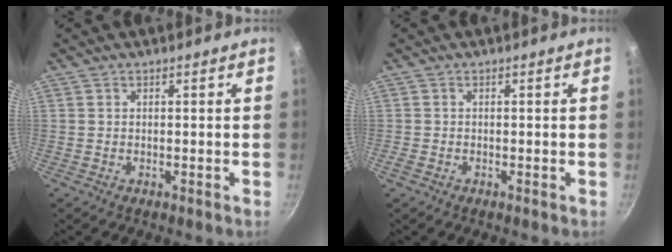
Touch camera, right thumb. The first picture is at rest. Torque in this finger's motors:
{"motor_torque": [0.28, 0.01, 0.33, -0.12, 0.00]}